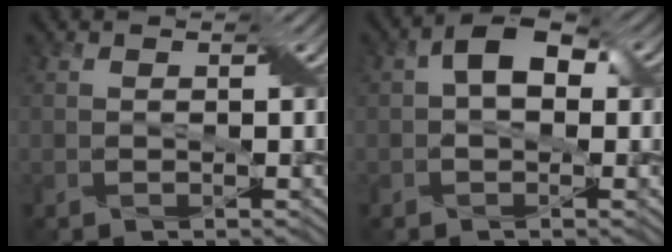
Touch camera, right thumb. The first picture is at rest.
{"total": 4.9, "force": [0.7, 3.1, 3.8], "torque": [-0.061, 0.008, 0.003]}